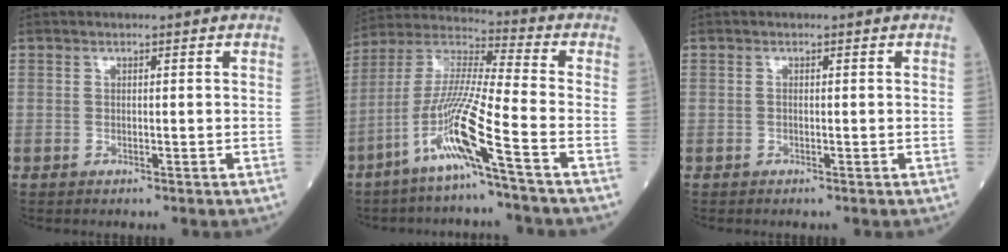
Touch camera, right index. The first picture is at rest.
{"total": 12.8, "force": [-6.2, -1.4, 11.1], "torque": [-0.232, -0.014, -0.129]}
{"total": 0.0}